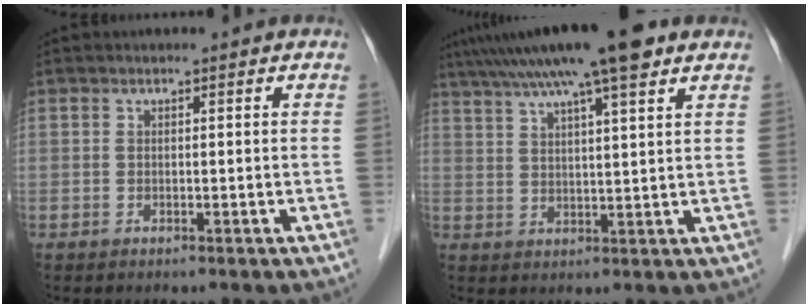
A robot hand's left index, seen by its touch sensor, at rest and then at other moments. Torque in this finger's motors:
{"motor_torque": [0.61, -0.77, 1.05, 0.21]}